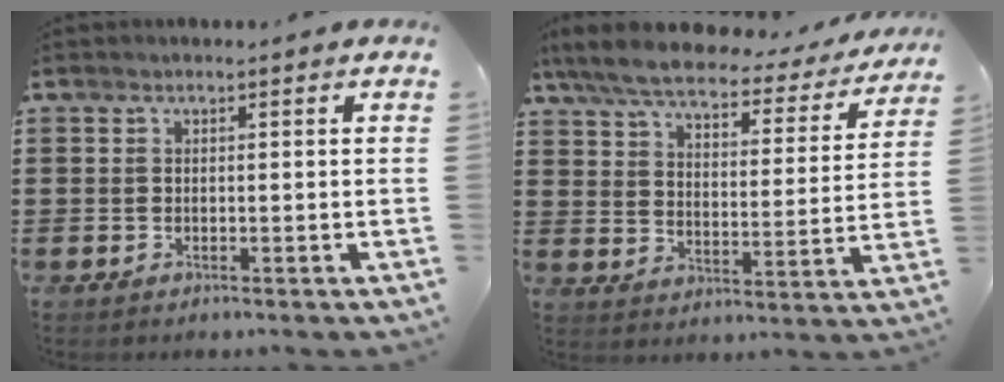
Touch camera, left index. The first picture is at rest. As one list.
[{"total": 6.2, "force": [5.4, 1.2, 2.8], "torque": [-0.079, -0.030, 0.091]}]